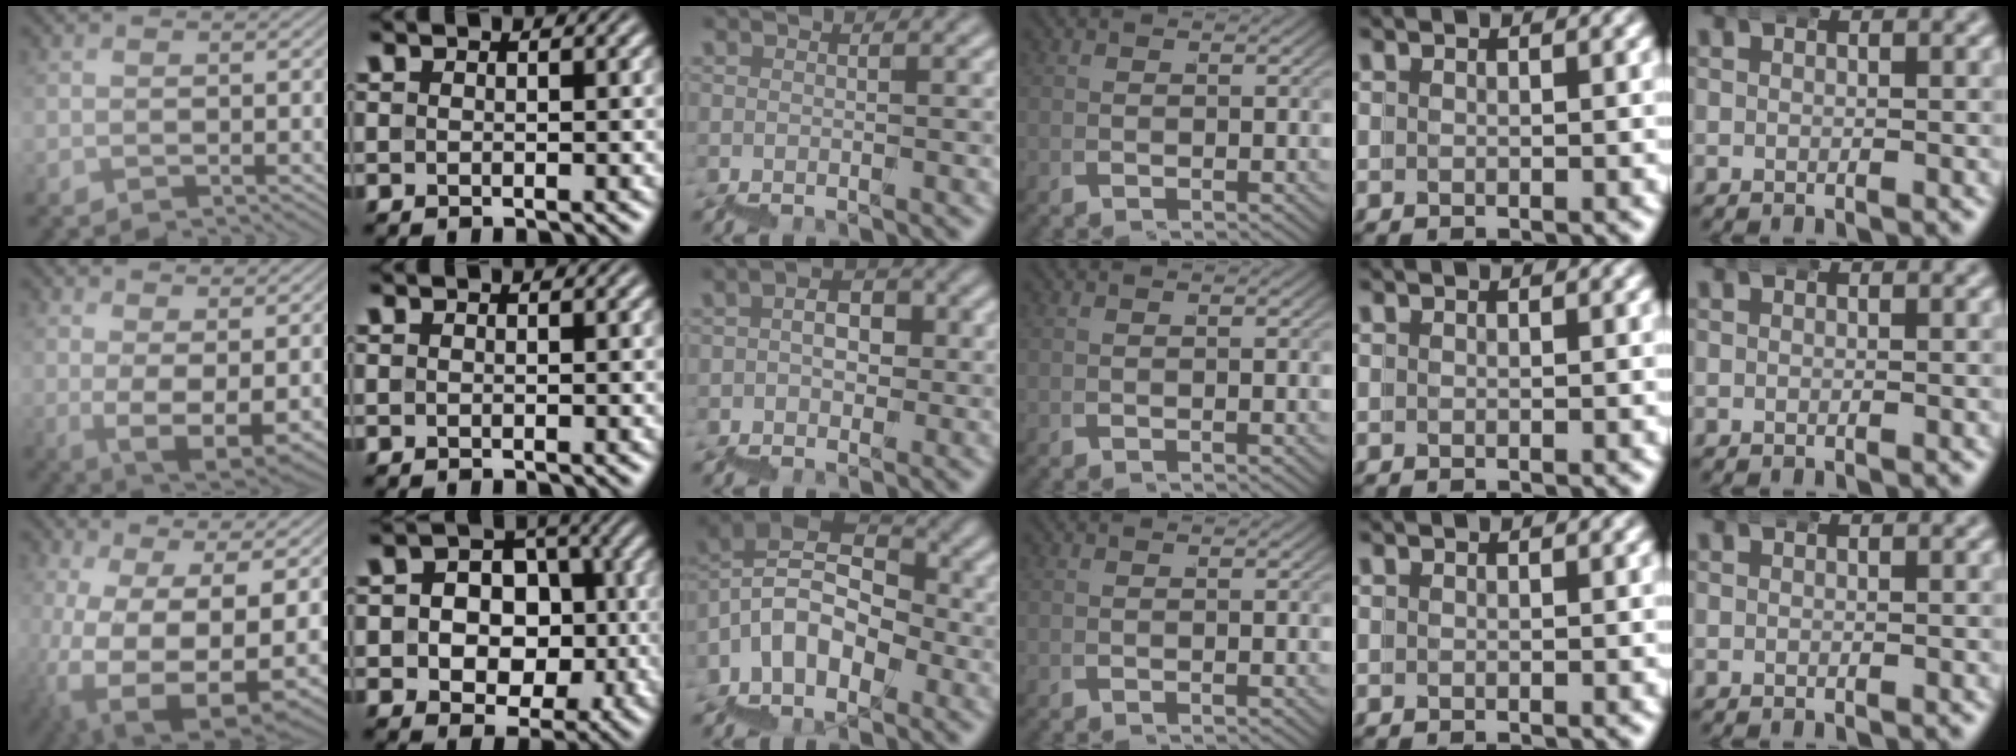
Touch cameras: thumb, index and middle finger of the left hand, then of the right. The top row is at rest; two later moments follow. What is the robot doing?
{"motion": "wrap", "object": "bandana"}